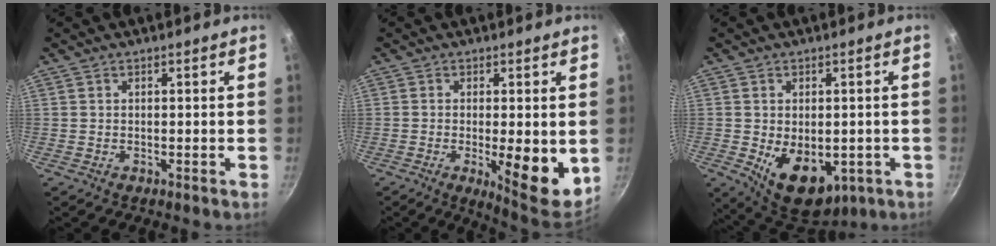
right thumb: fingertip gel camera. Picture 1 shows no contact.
{"total": 10.9, "force": [-1.5, 3.2, 10.4], "torque": [-0.130, -0.018, -0.012]}
{"total": 12.8, "force": [-3.1, 8.1, 9.4], "torque": [-0.107, -0.012, -0.023]}